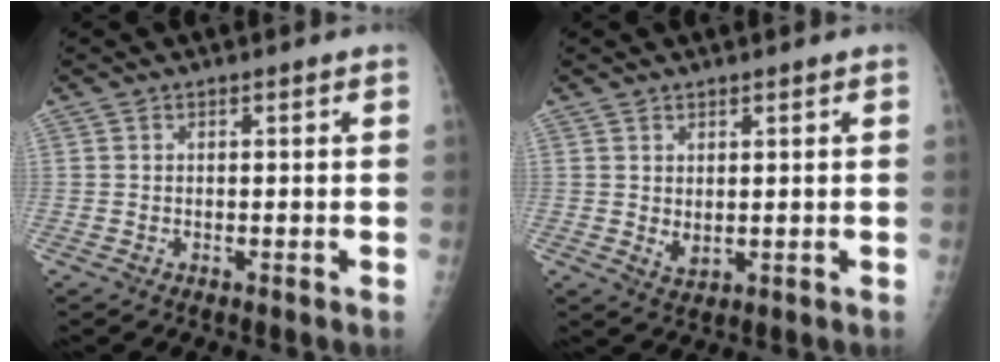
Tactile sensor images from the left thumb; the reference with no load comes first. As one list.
[{"total": 2.8, "force": [0.9, 1.4, 2.2], "torque": [-0.032, -0.014, 0.022]}]